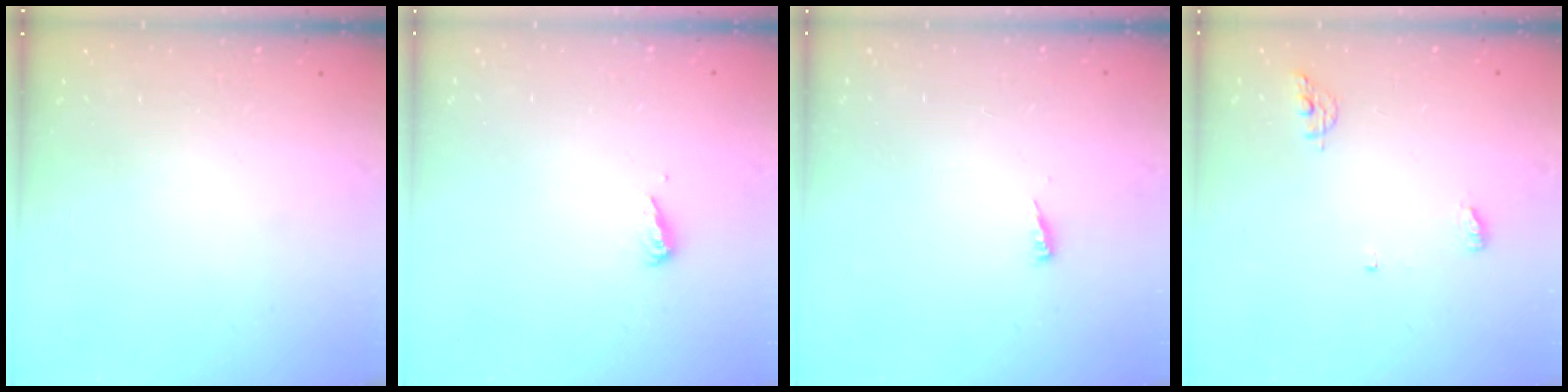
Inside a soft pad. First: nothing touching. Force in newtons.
{"total": 3.2, "press": 3.1, "slide": 0.3}
{"total": 3.5, "press": 3.4, "slide": 0.3}
{"total": 4.7, "press": 4.7, "slide": 0.4}